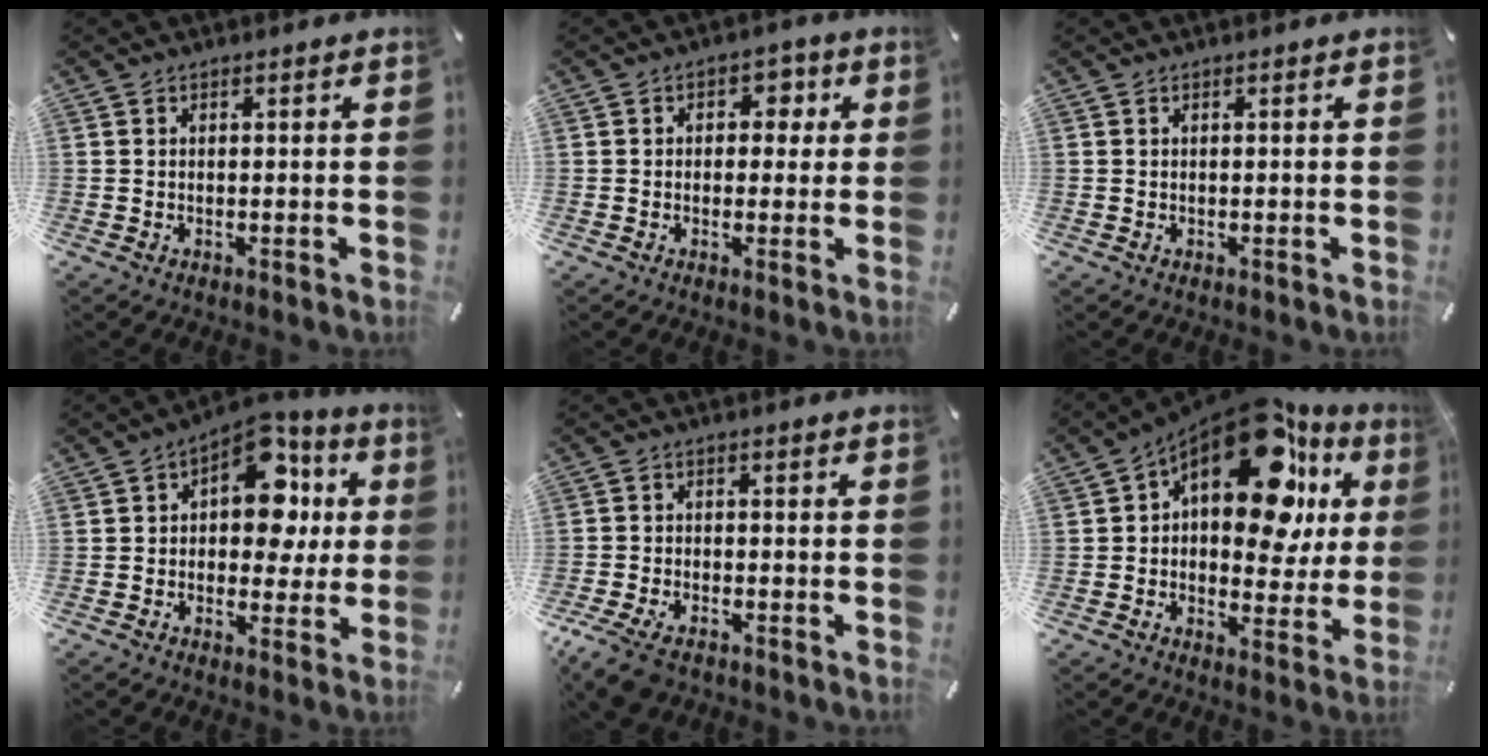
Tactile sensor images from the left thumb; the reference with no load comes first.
{"total": 4.1, "force": [0.1, 3.4, 2.4], "torque": [-0.019, 0.001, -0.008]}
{"total": 0.0}
{"total": 14.1, "force": [4.2, 9.4, 9.6], "torque": [-0.130, -0.028, 0.074]}
{"total": 6.2, "force": [-4.2, 3.3, 3.1], "torque": [-0.080, 0.010, -0.082]}
{"total": 22.4, "force": [11.5, 11.3, 15.6], "torque": [-0.221, -0.079, 0.195]}